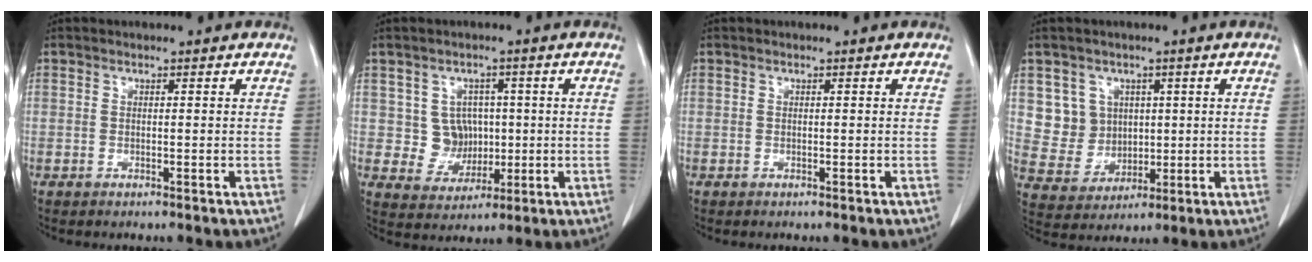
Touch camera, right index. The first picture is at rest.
{"total": 5.6, "force": [0.6, 5.2, 1.8], "torque": [-0.024, 0.011, 0.020]}
{"total": 0.0}
{"total": 6.6, "force": [2.1, 6.2, 1.0], "torque": [-0.021, 0.018, 0.050]}